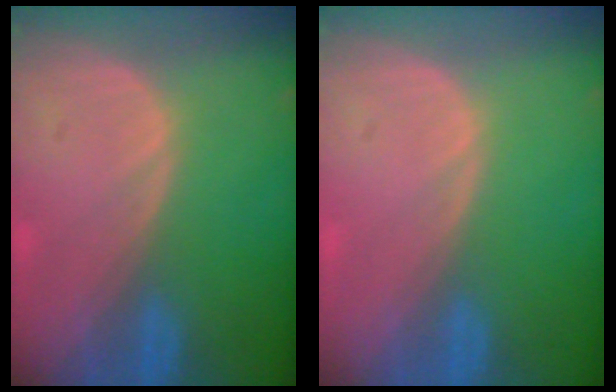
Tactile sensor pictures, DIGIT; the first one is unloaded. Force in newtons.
{"total": 0.0}